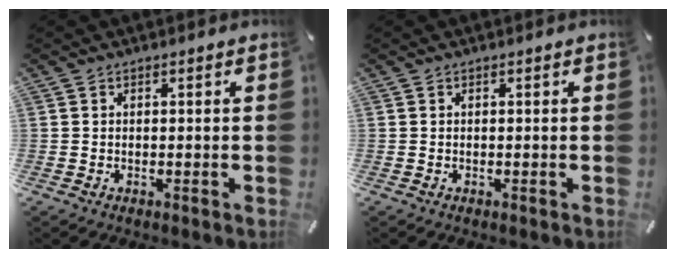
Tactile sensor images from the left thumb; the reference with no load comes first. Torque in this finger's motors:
{"motor_torque": [-0.02, -0.02, -0.05, 0.07, 0.00]}